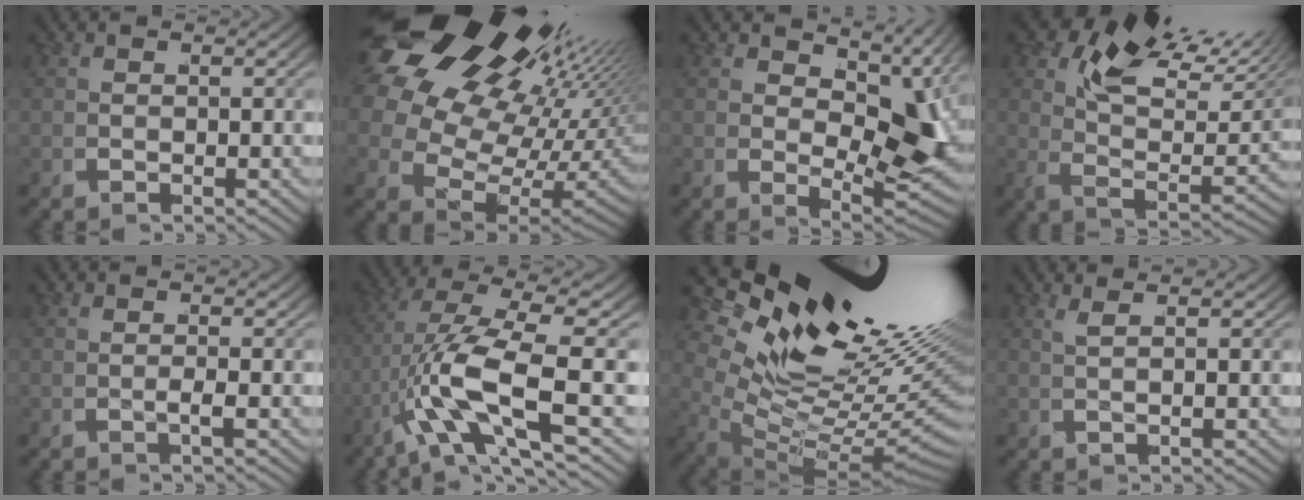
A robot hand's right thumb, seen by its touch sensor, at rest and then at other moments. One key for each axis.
{"total": 21.1, "fx": 5.3, "fy": 13.6, "fz": 15.3, "tx": -0.257, "ty": -0.007, "tz": 0.077}
{"total": 8.9, "fx": 1.6, "fy": 4.8, "fz": 7.3, "tx": -0.103, "ty": -0.026, "tz": 0.039}
{"total": 12.5, "fx": 5.4, "fy": 6.6, "fz": 9.1, "tx": -0.133, "ty": 0.008, "tz": 0.068}
{"total": 0.7, "fx": 0.0, "fy": -0.4, "fz": 0.6, "tx": -0.013, "ty": 0.001, "tz": -0.005}
{"total": 7.7, "fx": -1.3, "fy": 2.4, "fz": 7.2, "tx": -0.172, "ty": -0.020, "tz": -0.013}
{"total": 20.6, "fx": 2.6, "fy": 11.9, "fz": 16.6, "tx": -0.236, "ty": -0.033, "tz": 0.040}
{"total": 1.9, "fx": 1.5, "fy": -0.3, "fz": 1.0, "tx": -0.014, "ty": 0.007, "tz": 0.028}